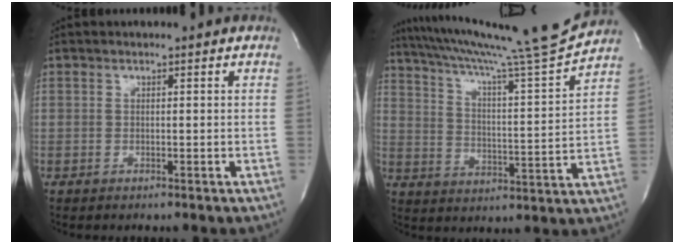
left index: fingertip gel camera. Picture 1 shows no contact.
{"total": 18.1, "force": [16.7, -2.7, 6.5], "torque": [-0.115, -0.048, 0.248]}